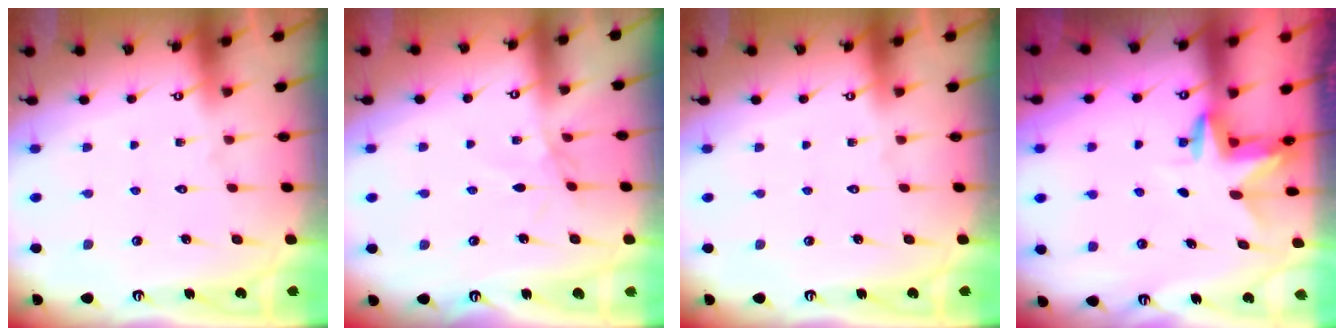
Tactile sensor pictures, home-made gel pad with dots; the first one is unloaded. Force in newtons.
{"total": 1.7, "press": 1.7, "slide": 0.4}
{"total": 0.0}
{"total": 3.0, "press": 3.0, "slide": 0.2}